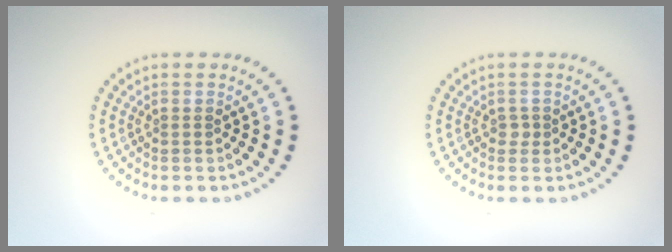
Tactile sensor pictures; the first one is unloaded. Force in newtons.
{"total": 0.9, "press": 0.7, "slide": 0.5}